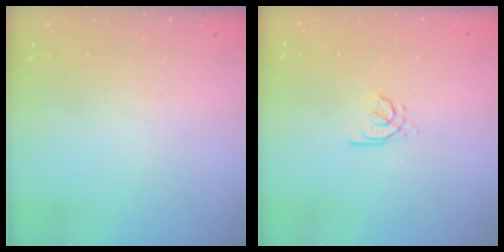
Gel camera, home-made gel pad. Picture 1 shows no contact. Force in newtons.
{"total": 2.4, "press": 2.4, "slide": 0.6}